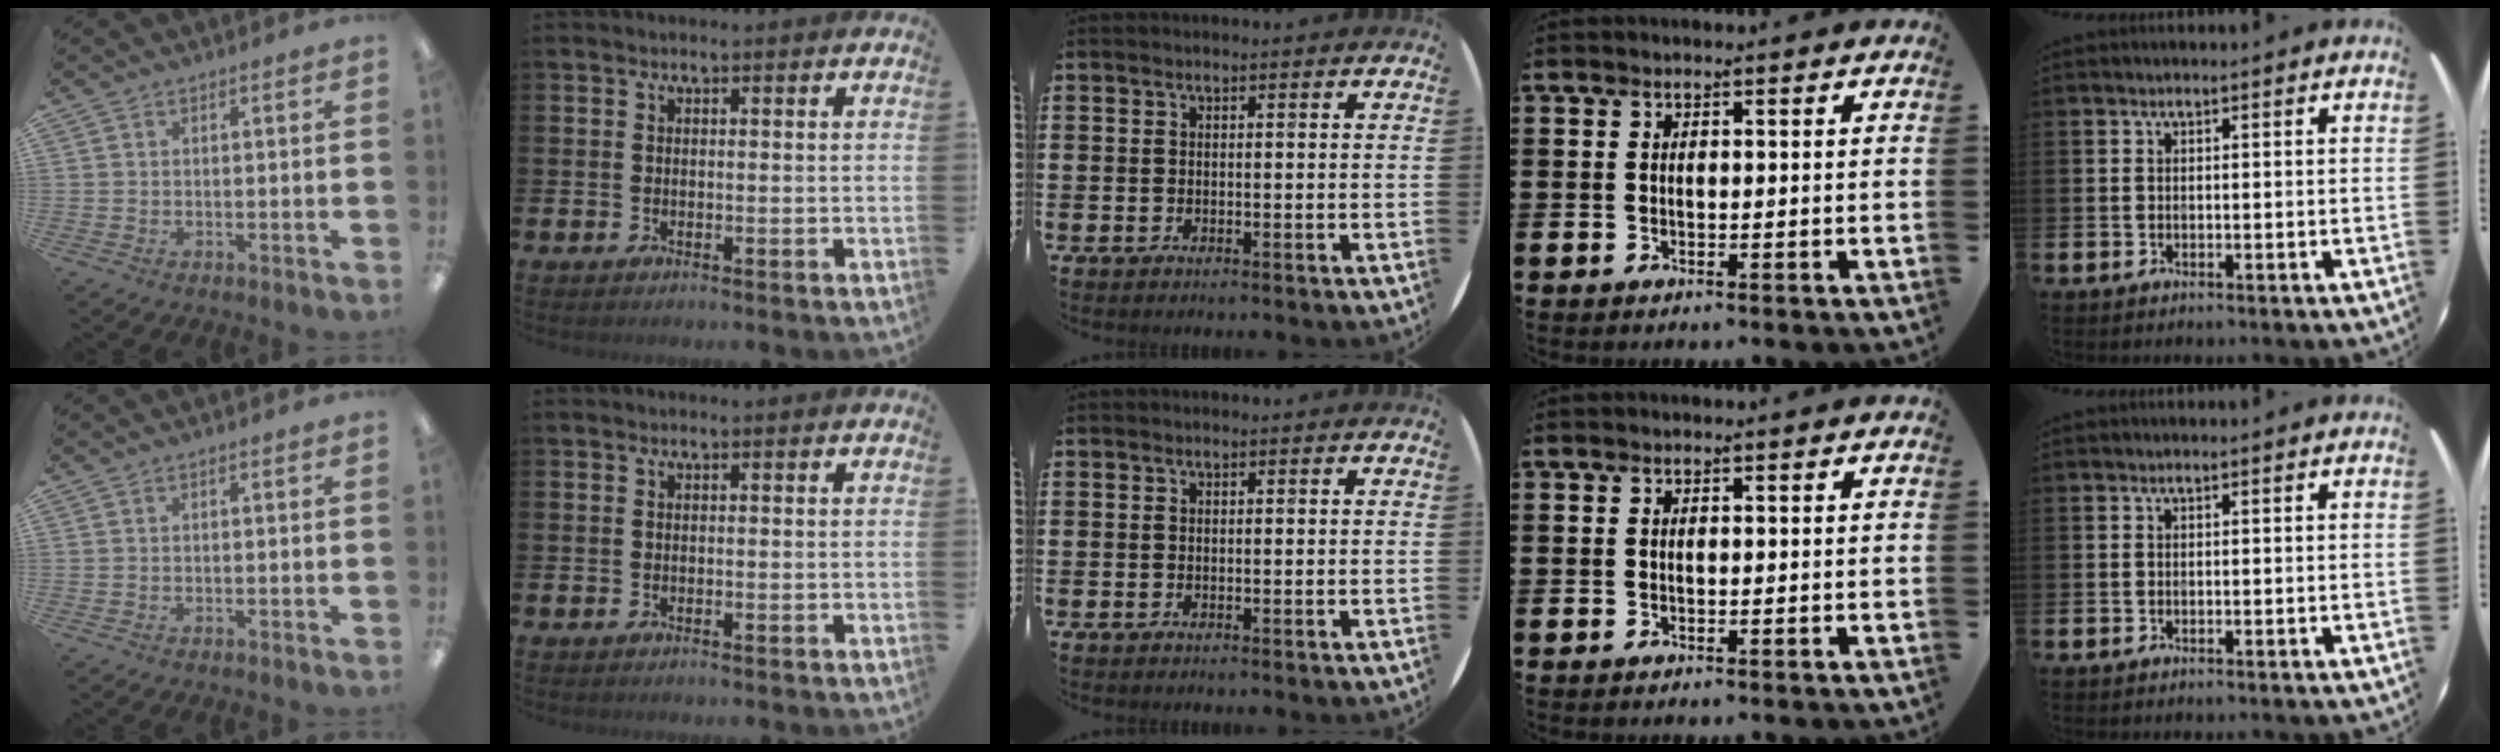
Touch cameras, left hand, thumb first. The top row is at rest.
{}